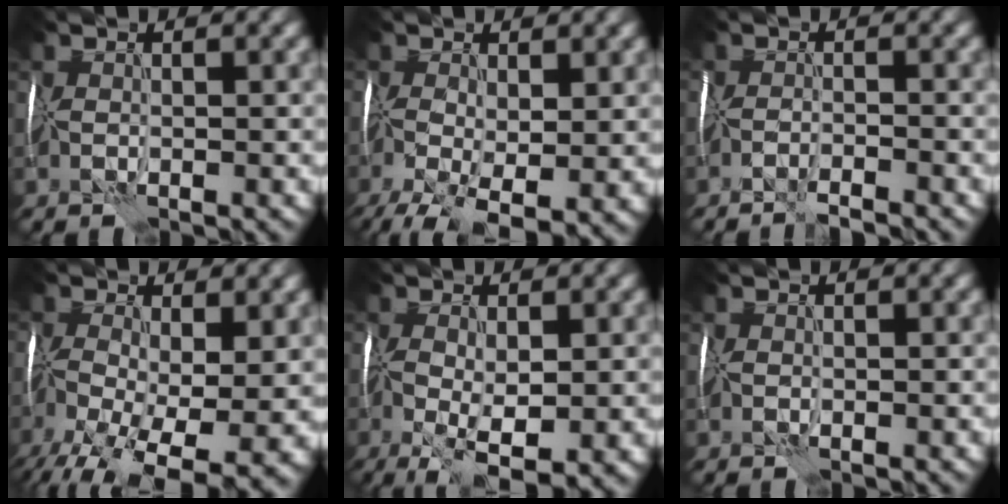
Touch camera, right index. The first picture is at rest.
{"total": 8.0, "force": [-3.3, 3.7, 6.3], "torque": [-0.134, -0.026, -0.046]}
{"total": 2.8, "force": [-2.6, 0.0, 1.0], "torque": [-0.016, 0.002, -0.045]}
{"total": 13.3, "force": [-5.1, 6.1, 10.6], "torque": [-0.197, -0.040, -0.060]}
{"total": 6.8, "force": [-2.1, 2.5, 5.9], "torque": [-0.117, -0.016, -0.024]}
{"total": 0.0}